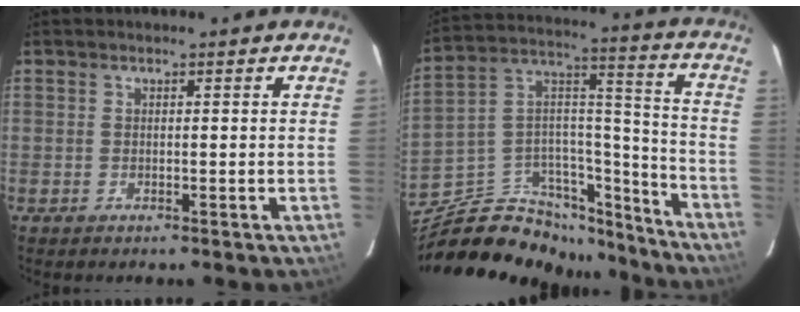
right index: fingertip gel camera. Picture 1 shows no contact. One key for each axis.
{"total": 24.1, "fx": -18.9, "fy": 11.6, "fz": 9.5, "tx": -0.178, "ty": 0.077, "tz": -0.277}